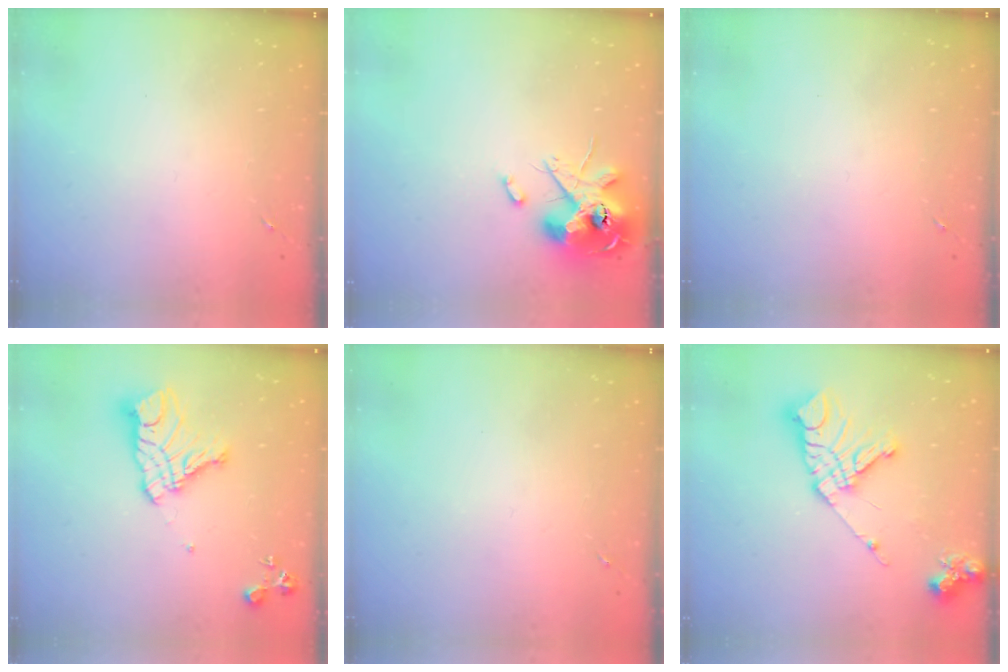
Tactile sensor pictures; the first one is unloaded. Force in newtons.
{"total": 14.2, "press": 14.0, "slide": 2.0}
{"total": 0.0}
{"total": 14.4, "press": 14.3, "slide": 1.3}
{"total": 0.0}
{"total": 16.4, "press": 16.3, "slide": 1.9}